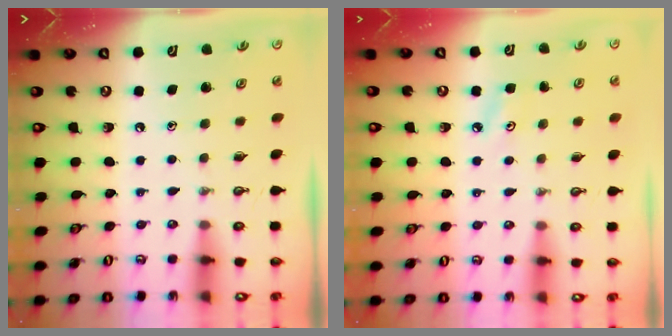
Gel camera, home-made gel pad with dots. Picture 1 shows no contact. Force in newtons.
{"total": 4.7, "press": 4.7, "slide": 0.5}